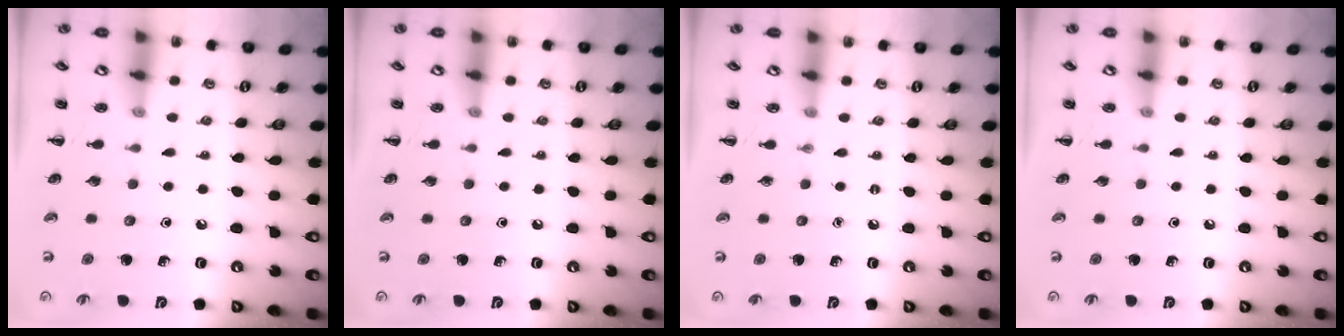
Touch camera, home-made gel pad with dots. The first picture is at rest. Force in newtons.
{"total": 0.0}
{"total": 0.0}
{"total": 0.0}